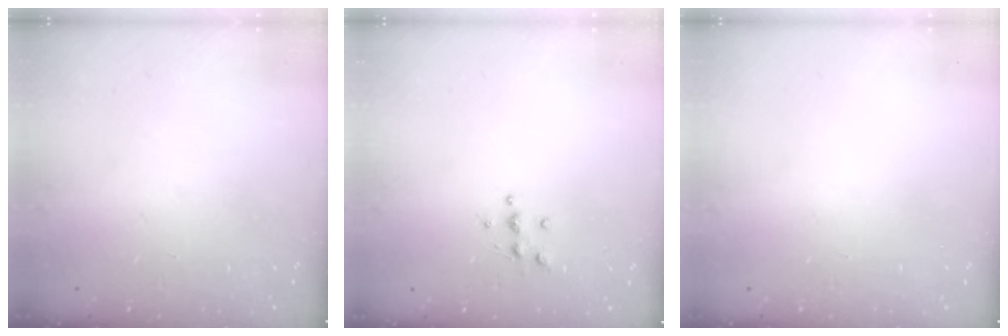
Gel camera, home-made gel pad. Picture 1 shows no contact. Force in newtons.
{"total": 4.3, "press": 4.3, "slide": 0.5}
{"total": 0.0}